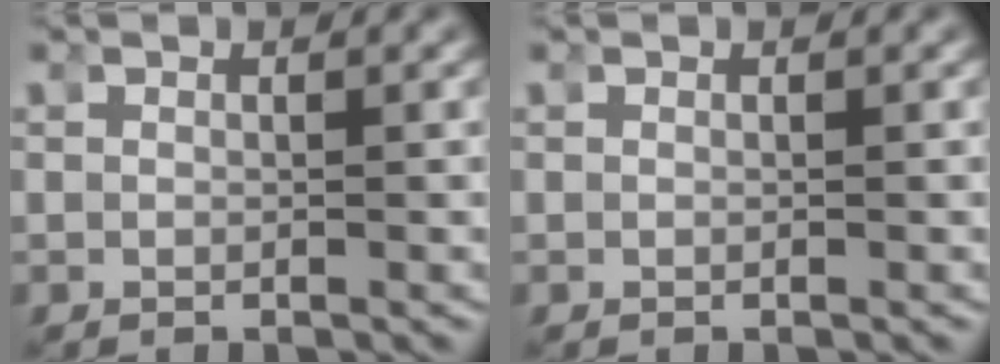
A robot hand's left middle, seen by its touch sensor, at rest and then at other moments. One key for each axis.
{"total": 0.0}